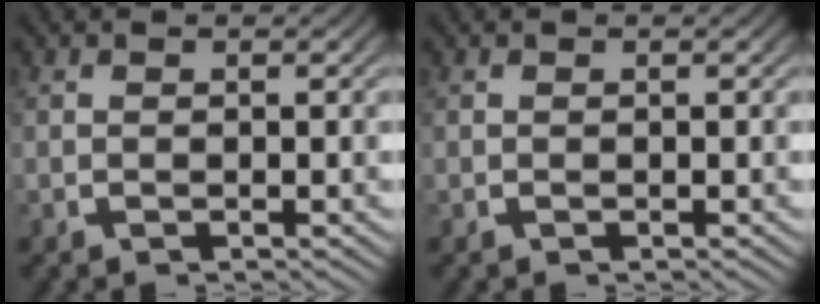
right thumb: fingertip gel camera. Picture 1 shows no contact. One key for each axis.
{"total": 0.0}